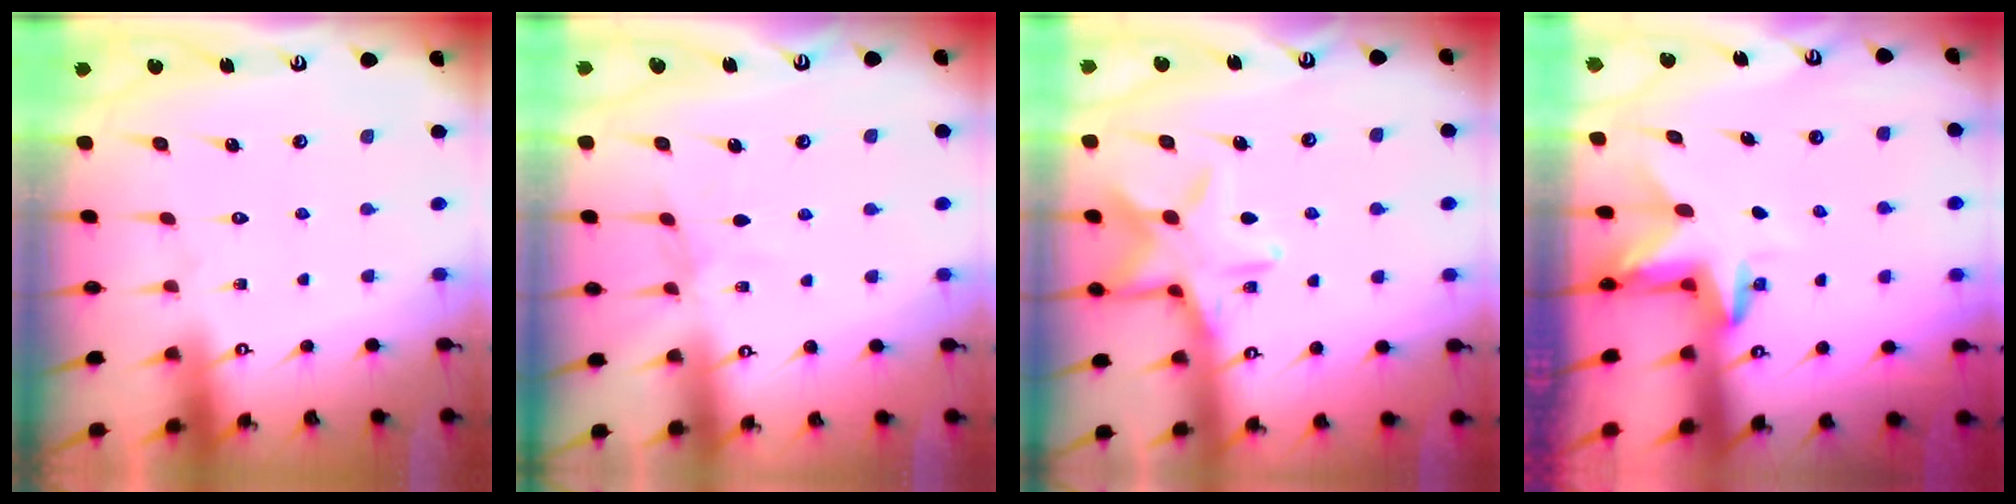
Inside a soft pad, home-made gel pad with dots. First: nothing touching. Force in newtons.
{"total": 3.0, "press": 2.9, "slide": 0.4}
{"total": 14.3, "press": 14.3, "slide": 1.0}
{"total": 3.4, "press": 3.4, "slide": 0.2}